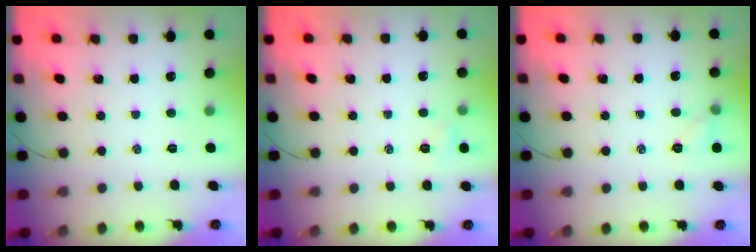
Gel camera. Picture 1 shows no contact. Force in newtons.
{"total": 2.8, "press": 2.7, "slide": 0.8}
{"total": 4.7, "press": 4.5, "slide": 1.5}